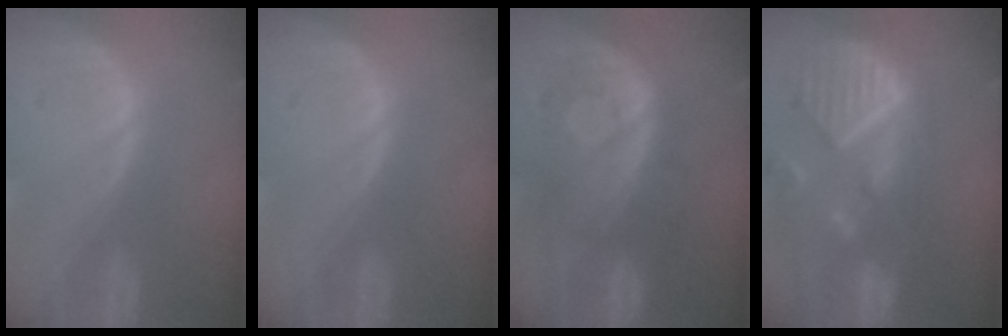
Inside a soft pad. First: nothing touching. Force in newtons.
{"total": 0.0}
{"total": 9.1, "press": 8.6, "slide": 3.0}
{"total": 11.8, "press": 10.4, "slide": 5.5}